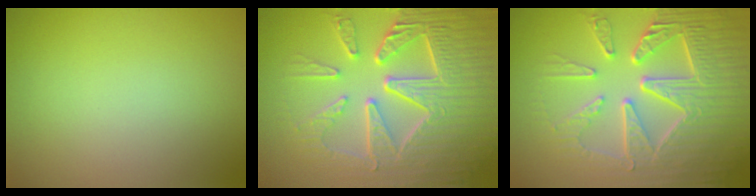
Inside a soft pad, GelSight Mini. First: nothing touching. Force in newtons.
{"total": 10.1, "press": 6.8, "slide": 7.5}
{"total": 9.5, "press": 6.6, "slide": 6.9}